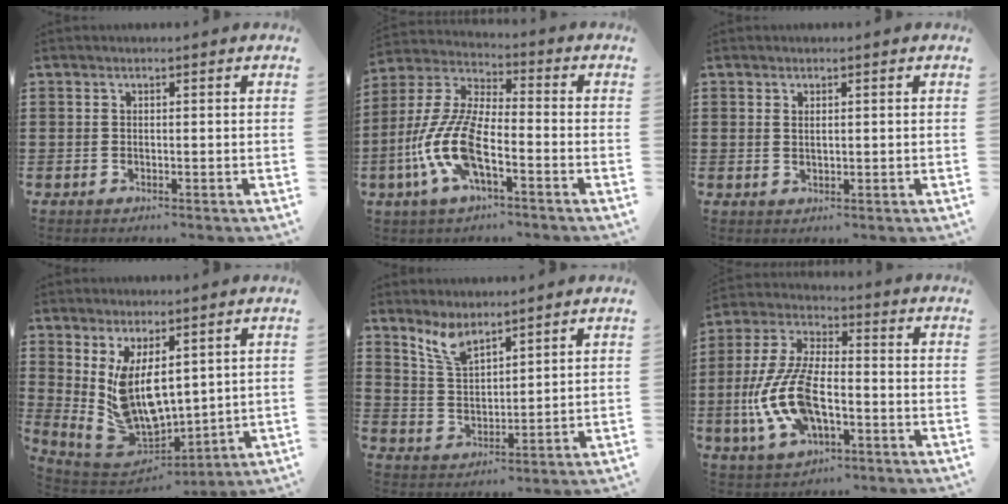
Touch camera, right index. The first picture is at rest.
{"total": 11.0, "force": [-4.1, 3.8, 9.5], "torque": [-0.234, -0.014, -0.083]}
{"total": 0.9, "force": [0.6, 0.4, 0.6], "torque": [-0.012, 0.004, 0.010]}
{"total": 9.7, "force": [2.5, 5.6, 7.5], "torque": [-0.181, -0.031, 0.051]}
{"total": 5.6, "force": [4.6, 1.8, 2.5], "torque": [-0.064, -0.009, 0.086]}
{"total": 12.5, "force": [-3.2, 5.9, 10.5], "torque": [-0.248, -0.009, -0.064]}